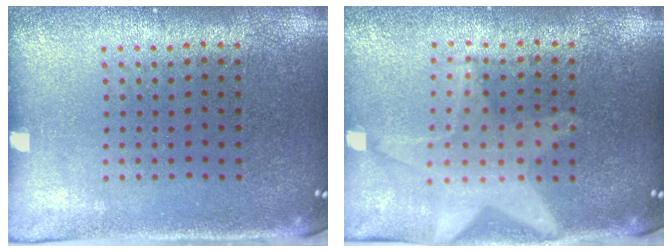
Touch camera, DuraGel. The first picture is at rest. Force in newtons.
{"total": 1.9, "press": 1.6, "slide": 1.0}